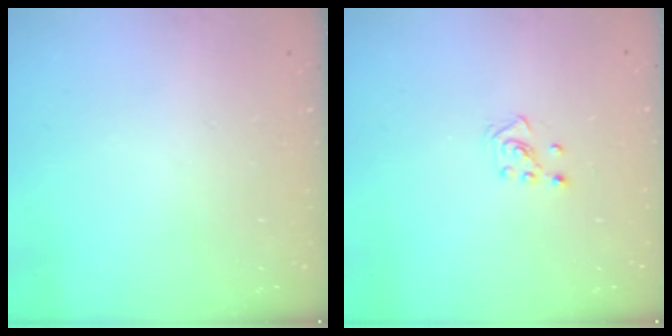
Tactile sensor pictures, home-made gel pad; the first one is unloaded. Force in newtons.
{"total": 2.6, "press": 2.5, "slide": 0.6}